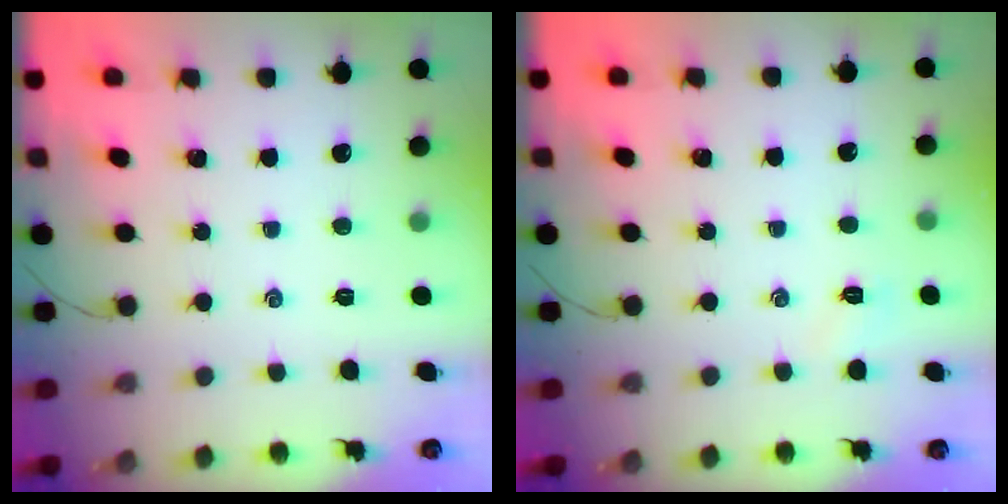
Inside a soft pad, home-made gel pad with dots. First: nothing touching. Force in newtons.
{"total": 2.7, "press": 2.6, "slide": 0.7}